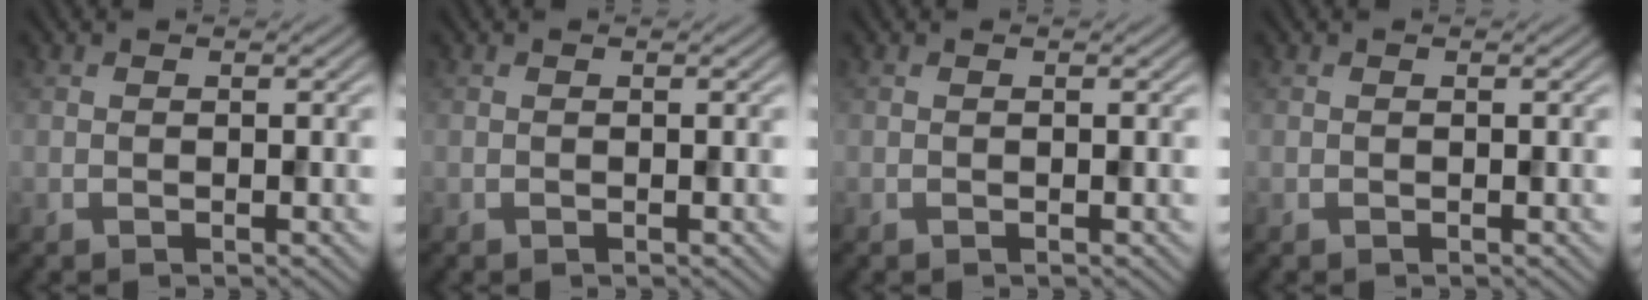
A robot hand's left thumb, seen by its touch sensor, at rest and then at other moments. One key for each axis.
{"total": 0.0}
{"total": 0.0}
{"total": 0.0}